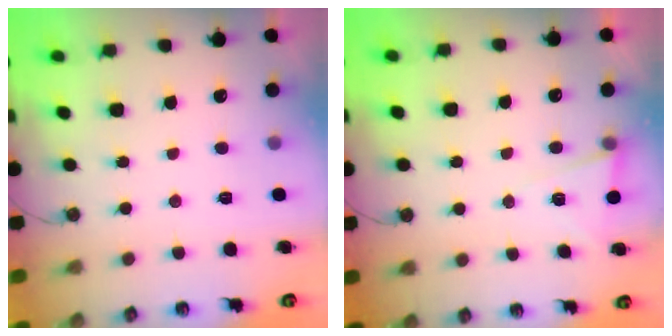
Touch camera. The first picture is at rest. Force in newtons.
{"total": 5.2, "press": 3.8, "slide": 3.6}